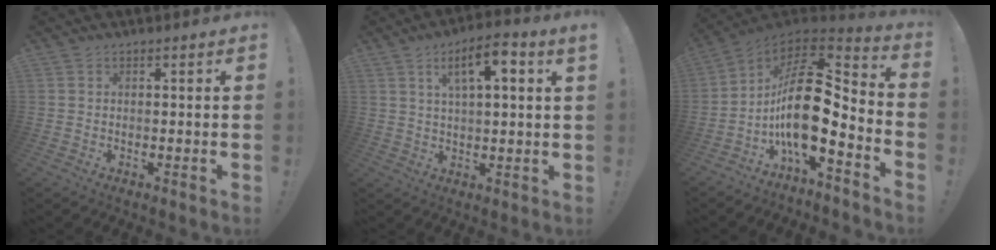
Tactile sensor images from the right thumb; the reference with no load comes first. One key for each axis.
{"total": 8.9, "fx": 3.8, "fy": 2.2, "fz": 7.8, "tx": -0.119, "ty": -0.008, "tz": 0.058}
{"total": 19.9, "fx": -2.3, "fy": 8.9, "fz": 17.7, "tx": -0.336, "ty": 0.010, "tz": -0.035}